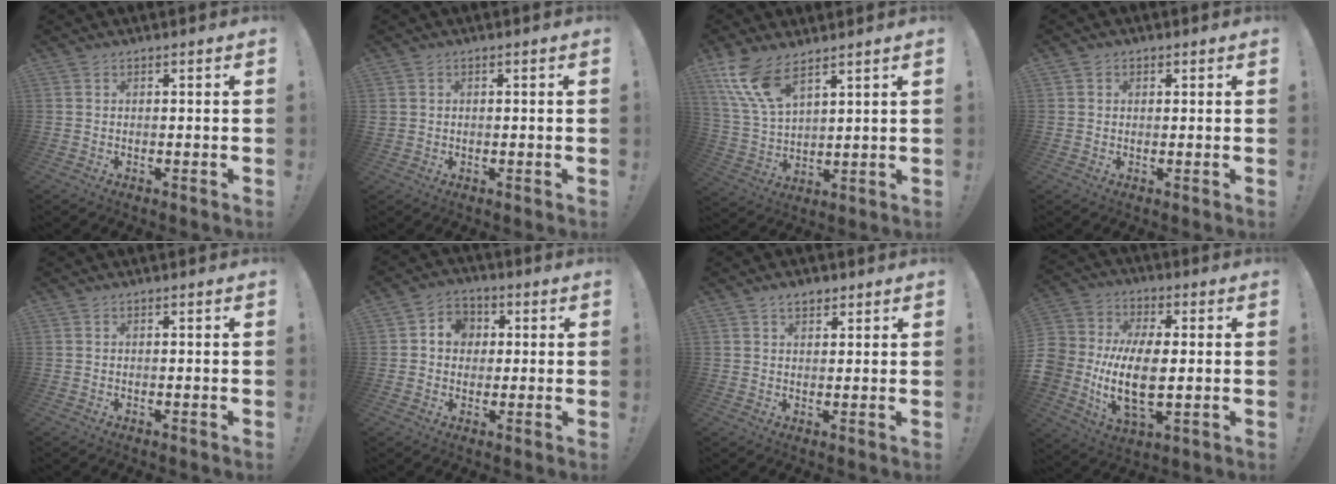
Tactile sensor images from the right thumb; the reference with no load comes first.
{"total": 0.8, "force": [-0.1, 0.6, 0.5], "torque": [-0.010, 0.005, -0.002]}
{"total": 11.9, "force": [8.2, 4.4, 7.4], "torque": [-0.161, -0.039, 0.158]}
{"total": 1.2, "force": [0.3, 1.1, 0.3], "torque": [0.001, 0.000, 0.005]}
{"total": 0.0}
{"total": 7.0, "force": [0.8, 6.4, 2.7], "torque": [-0.042, 0.007, 0.019]}
{"total": 3.3, "force": [2.2, 2.0, 1.4], "torque": [-0.011, -0.012, 0.038]}
{"total": 16.2, "force": [-1.7, 9.7, 12.8], "torque": [-0.251, -0.001, -0.031]}